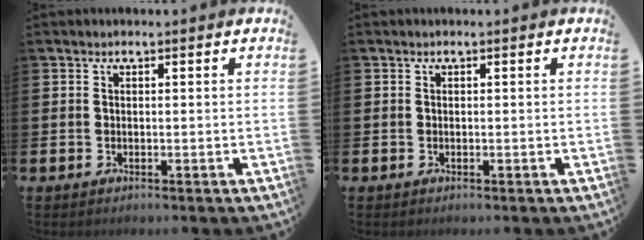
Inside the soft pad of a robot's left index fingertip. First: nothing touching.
{"total": 0.0}